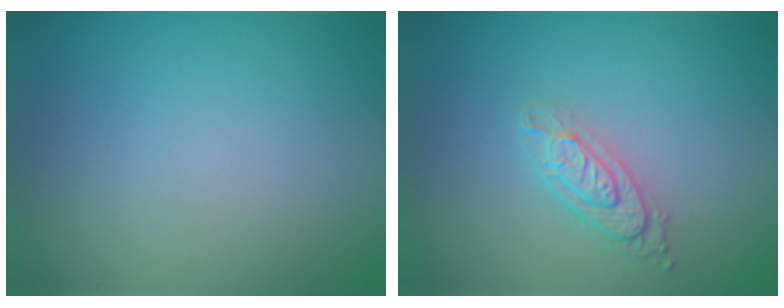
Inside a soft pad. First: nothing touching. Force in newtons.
{"total": 3.2, "press": 2.3, "slide": 2.2}